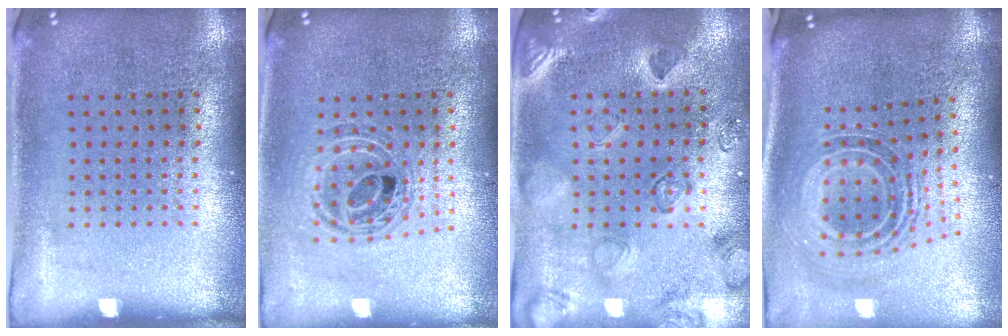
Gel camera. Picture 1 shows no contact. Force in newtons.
{"total": 0.9, "press": 0.9, "slide": 0.2}
{"total": 2.3, "press": 2.1, "slide": 0.8}
{"total": 1.5, "press": 1.2, "slide": 0.9}